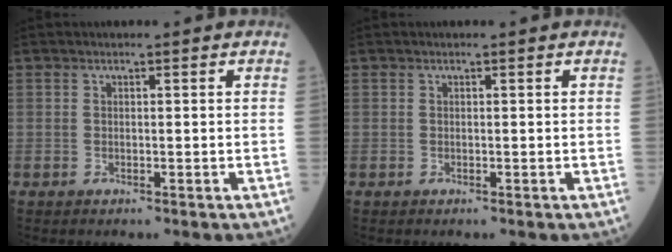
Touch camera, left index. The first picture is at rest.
{"total": 0.0}